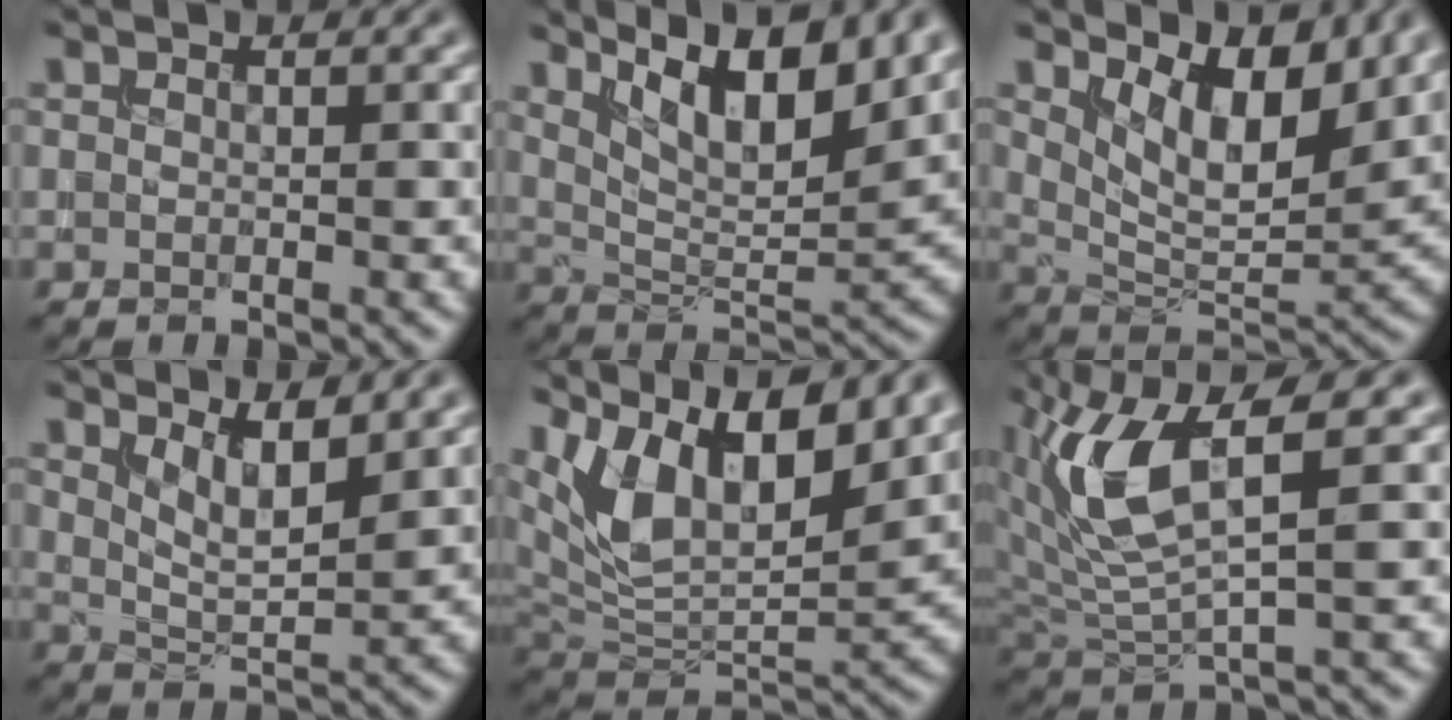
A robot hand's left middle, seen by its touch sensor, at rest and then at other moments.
{"total": 8.8, "force": [5.1, 2.8, 6.6], "torque": [-0.112, 0.002, 0.088]}
{"total": 7.6, "force": [3.9, 3.7, 5.4], "torque": [-0.090, -0.013, 0.064]}
{"total": 3.5, "force": [2.2, 1.1, 2.4], "torque": [-0.047, -0.011, 0.042]}
{"total": 11.8, "force": [6.7, 5.1, 8.3], "torque": [-0.153, 0.011, 0.117]}
{"total": 7.3, "force": [2.6, 2.6, 6.3], "torque": [-0.148, -0.001, 0.053]}